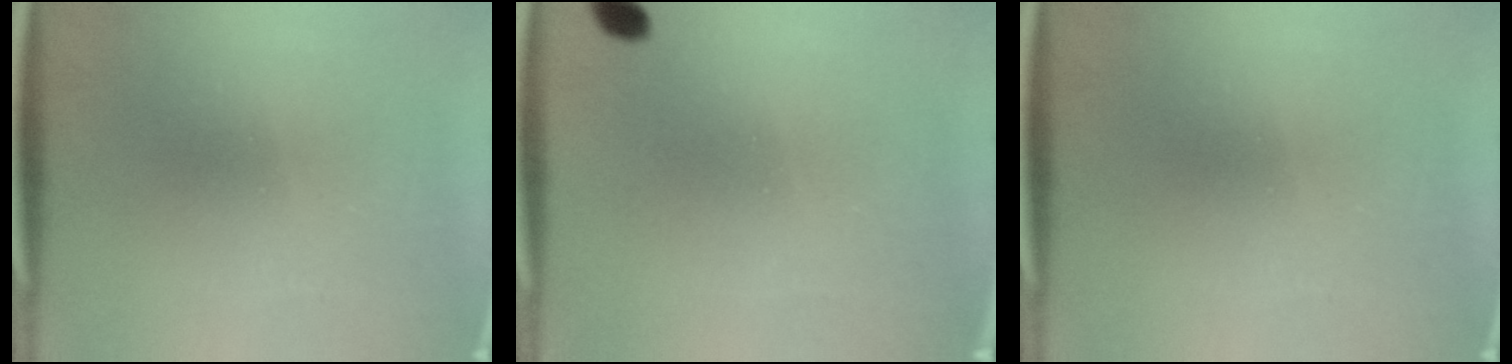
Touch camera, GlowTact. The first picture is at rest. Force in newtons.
{"total": 1.8}
{"total": 0.0}